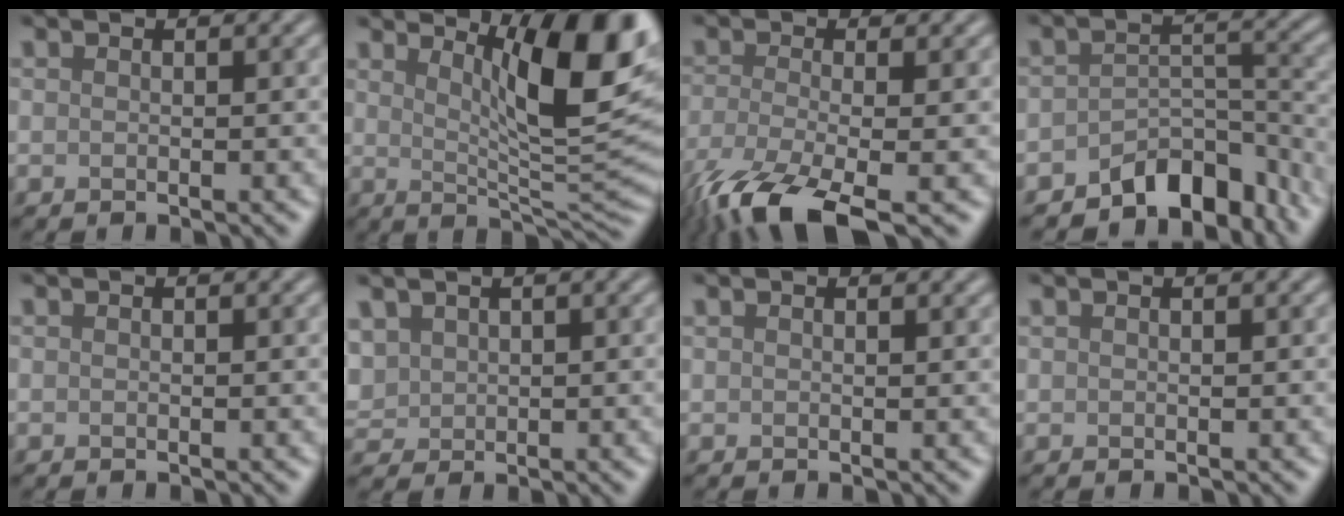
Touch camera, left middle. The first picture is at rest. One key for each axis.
{"total": 10.5, "fx": 4.2, "fy": 2.3, "fz": 9.4, "tx": -0.113, "ty": 0.007, "tz": 0.073}
{"total": 8.7, "fx": -5.9, "fy": 2.1, "fz": 6.1, "tx": -0.121, "ty": -0.022, "tz": -0.110}
{"total": 5.9, "fx": -5.1, "fy": 2.1, "fz": 2.2, "tx": -0.020, "ty": 0.002, "tz": -0.081}
{"total": 0.0}
{"total": 1.7, "fx": 0.8, "fy": 1.4, "fz": 0.5, "tx": -0.028, "ty": 0.007, "tz": 0.030}
{"total": 1.3, "fx": 1.1, "fy": 0.4, "fz": 0.6, "tx": -0.003, "ty": 0.006, "tz": 0.002}
{"total": 0.6, "fx": 0.5, "fy": 0.2, "fz": 0.3, "tx": -0.002, "ty": 0.004, "tz": 0.002}